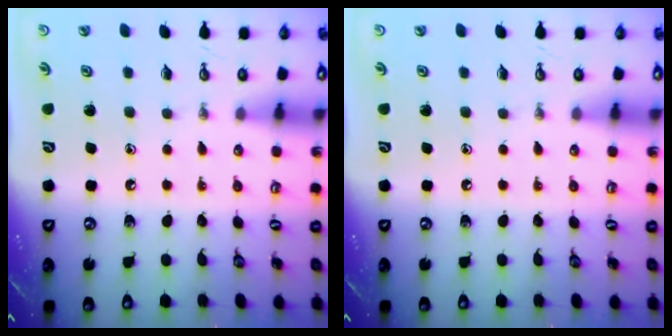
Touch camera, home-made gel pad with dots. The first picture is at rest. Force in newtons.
{"total": 0.0}